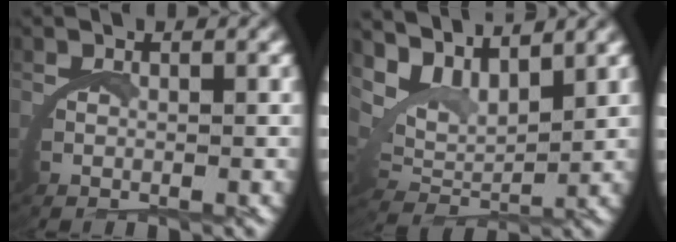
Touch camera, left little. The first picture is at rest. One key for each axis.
{"total": 6.0, "fx": 3.5, "fy": 3.3, "fz": 3.6, "tx": -0.090, "ty": -0.005, "tz": 0.065}